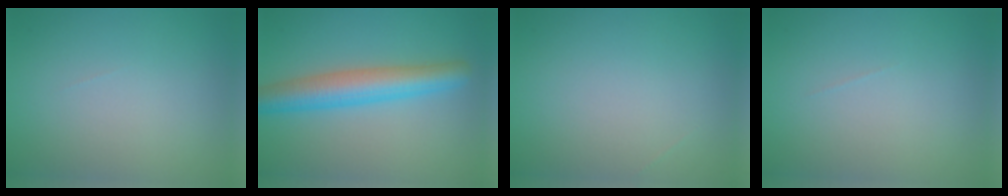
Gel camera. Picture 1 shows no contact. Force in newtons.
{"total": 5.6, "press": 5.6, "slide": 0.1}
{"total": 0.0}
{"total": 0.0}